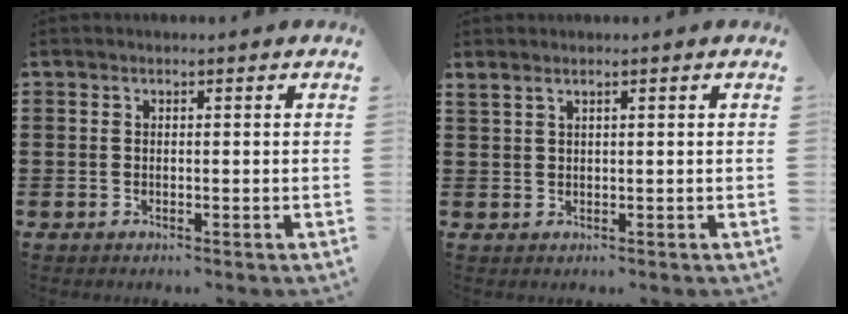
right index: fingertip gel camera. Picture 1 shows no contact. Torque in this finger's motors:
{"motor_torque": [0.37, 0.59, 0.08, 0.01]}